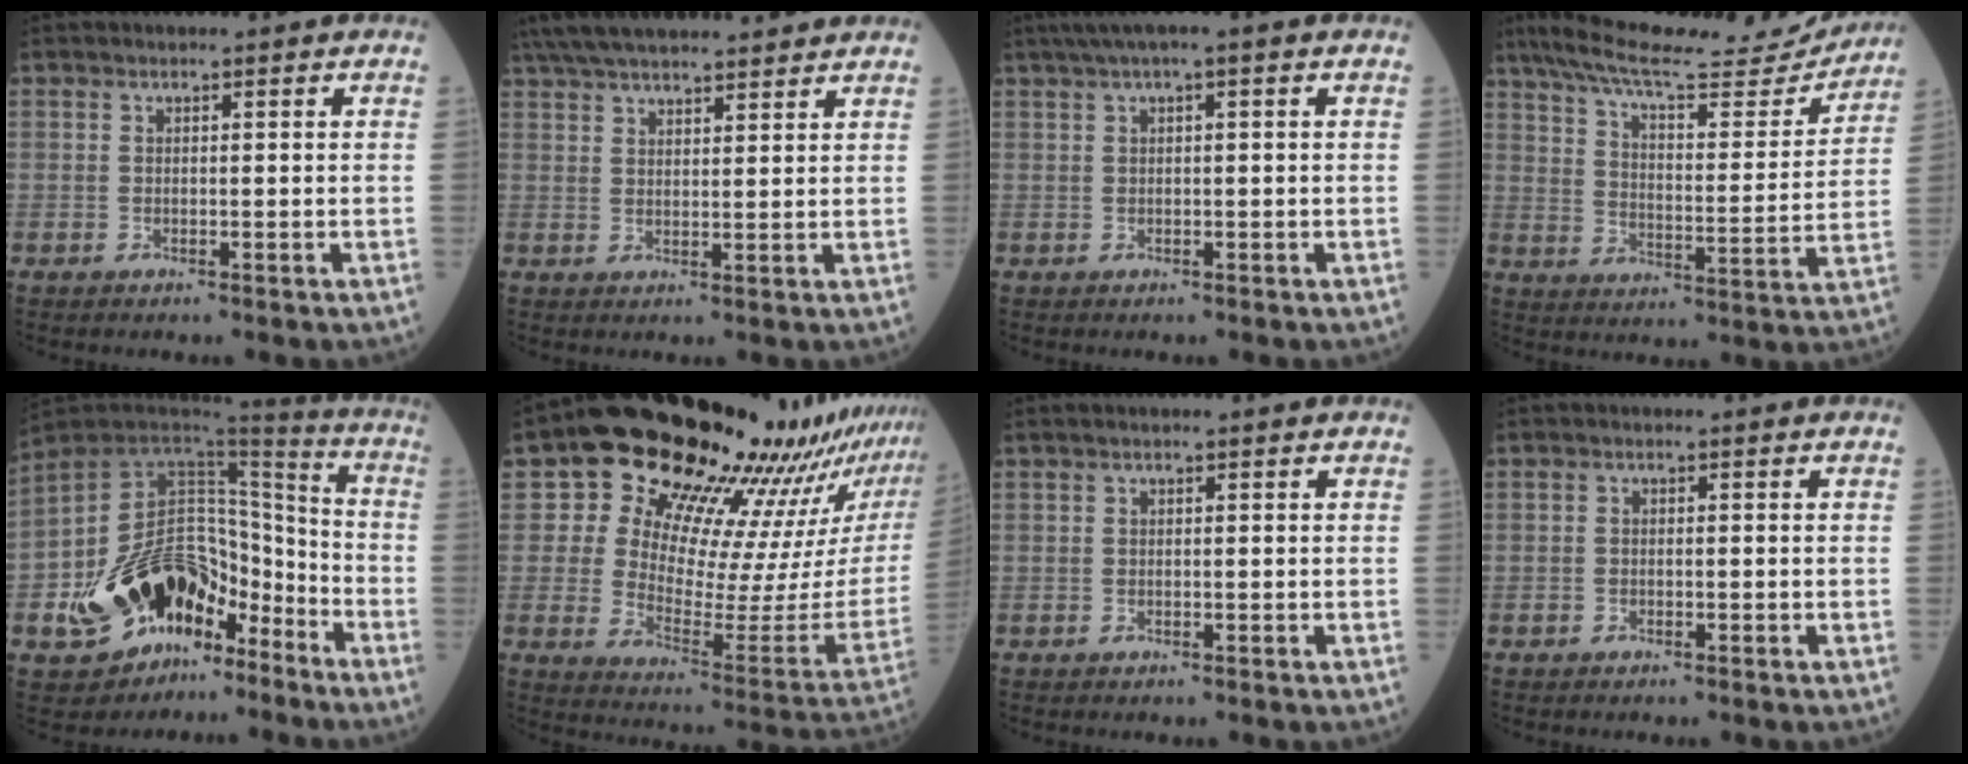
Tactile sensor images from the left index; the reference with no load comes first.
{"total": 17.2, "force": [15.1, 3.6, 7.2], "torque": [-0.135, 0.050, 0.240]}
{"total": 4.5, "force": [2.7, 0.1, 3.6], "torque": [-0.068, 0.029, 0.051]}
{"total": 21.6, "force": [19.9, 2.8, 8.0], "torque": [-0.136, -0.018, 0.284]}
{"total": 18.9, "force": [-9.6, 10.5, 12.5], "torque": [-0.225, 0.033, -0.155]}
{"total": 23.6, "force": [19.8, 5.5, 11.7], "torque": [-0.170, -0.074, 0.264]}
{"total": 1.1, "force": [1.0, 0.1, 0.6], "torque": [-0.012, 0.021, 0.021]}
{"total": 0.0}